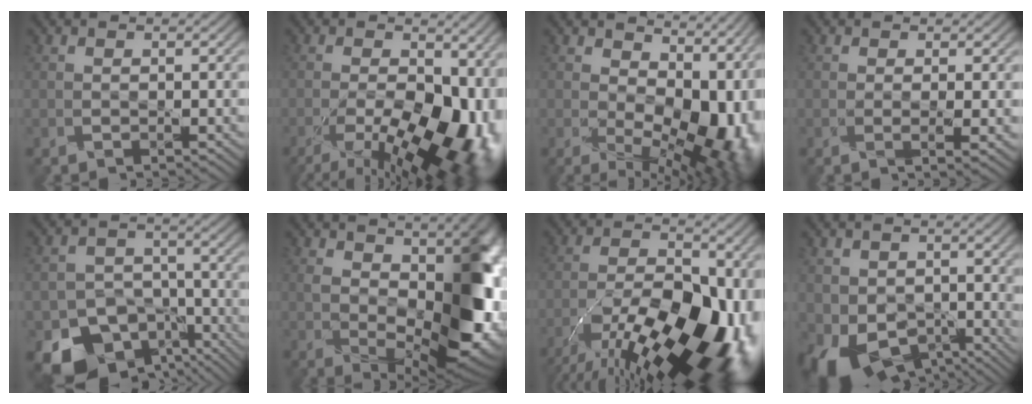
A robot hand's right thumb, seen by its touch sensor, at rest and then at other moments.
{"total": 18.6, "force": [-6.4, 9.3, 14.8], "torque": [-0.207, -0.041, -0.070]}
{"total": 13.6, "force": [0.9, 8.6, 10.6], "torque": [-0.146, -0.032, 0.048]}
{"total": 2.3, "force": [0.1, 0.3, 2.3], "torque": [-0.048, -0.003, 0.000]}
{"total": 13.5, "force": [-8.5, 9.2, 5.2], "torque": [-0.106, -0.032, -0.122]}
{"total": 14.0, "force": [1.7, 7.3, 11.8], "torque": [-0.170, -0.017, 0.036]}
{"total": 20.7, "force": [-10.3, 9.2, 15.4], "torque": [-0.212, -0.025, -0.153]}
{"total": 10.1, "force": [-0.9, 7.4, 6.8], "torque": [-0.149, -0.032, -0.010]}